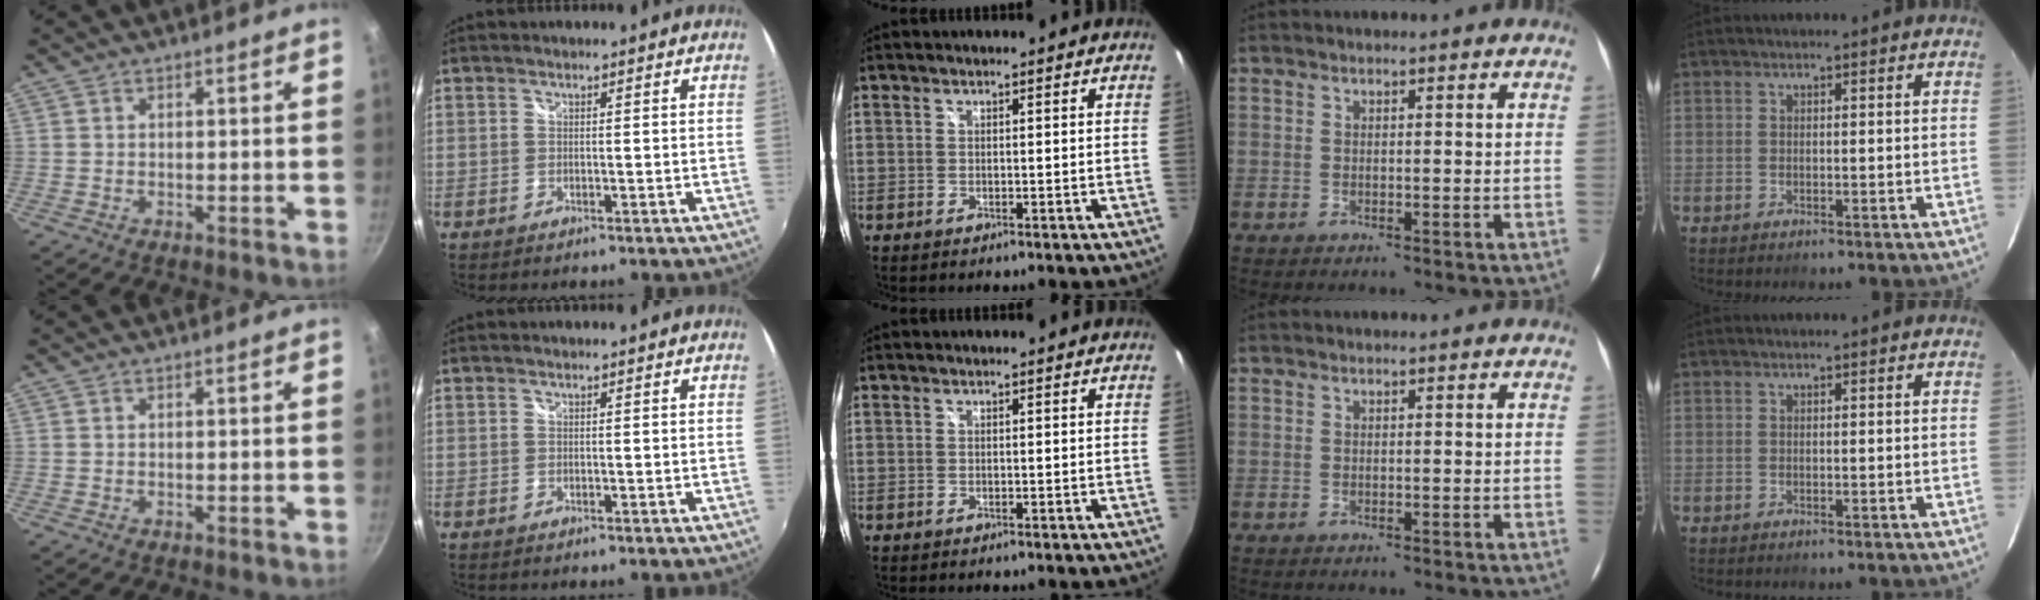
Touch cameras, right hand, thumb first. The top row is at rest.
{}